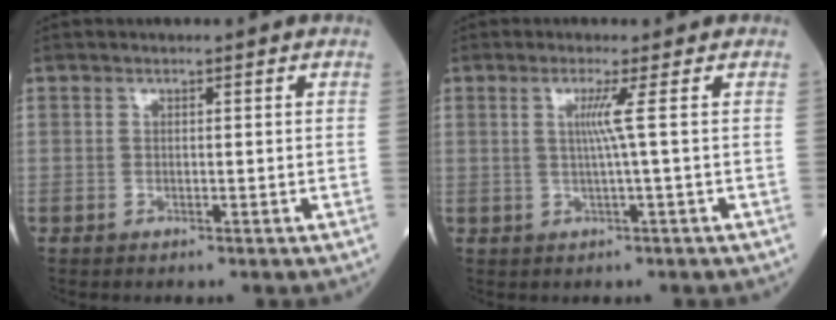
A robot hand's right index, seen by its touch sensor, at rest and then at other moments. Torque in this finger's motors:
{"motor_torque": [0.42, -0.02, 0.20, 0.07]}